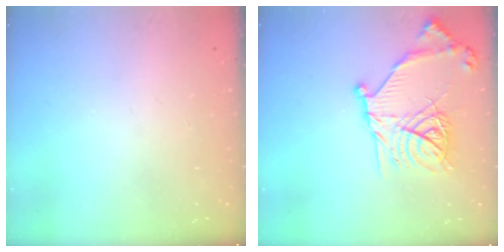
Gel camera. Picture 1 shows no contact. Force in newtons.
{"total": 18.2, "press": 18.2, "slide": 1.1}